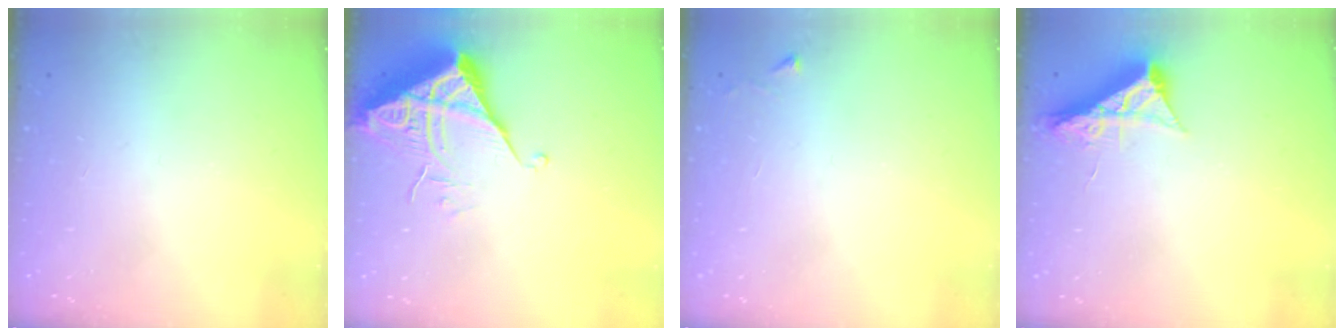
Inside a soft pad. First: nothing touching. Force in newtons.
{"total": 6.6, "press": 6.6, "slide": 0.4}
{"total": 2.3, "press": 2.3, "slide": 0.4}
{"total": 8.6, "press": 8.6, "slide": 0.4}